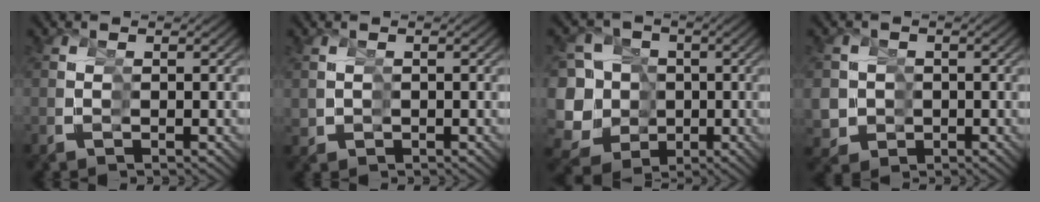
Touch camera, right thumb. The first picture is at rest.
{"total": 1.2, "force": [0.3, 1.2, 0.4], "torque": [-0.012, -0.007, 0.016]}
{"total": 15.8, "force": [-0.1, 14.2, 6.9], "torque": [-0.156, -0.034, -0.001]}
{"total": 6.4, "force": [-0.1, 6.1, 2.1], "torque": [-0.067, -0.031, 0.018]}